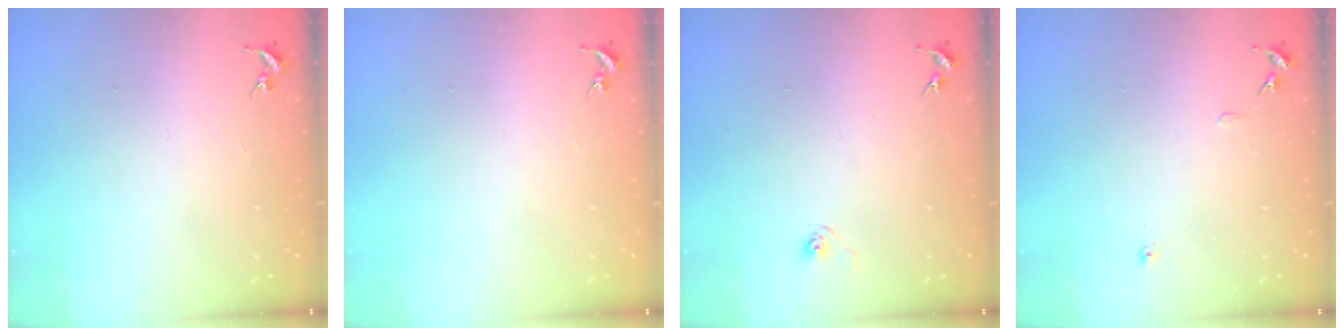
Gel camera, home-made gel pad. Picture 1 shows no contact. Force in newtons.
{"total": 0.0}
{"total": 2.9, "press": 2.6, "slide": 1.4}
{"total": 6.1, "press": 6.1, "slide": 0.7}